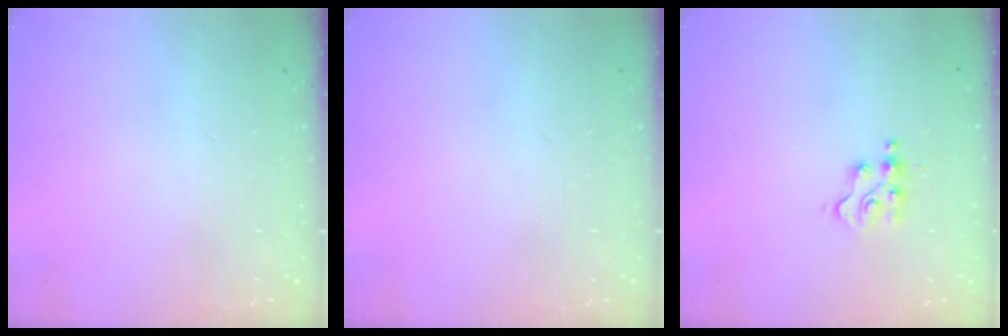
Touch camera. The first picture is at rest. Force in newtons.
{"total": 0.0}
{"total": 4.0, "press": 4.0, "slide": 0.3}